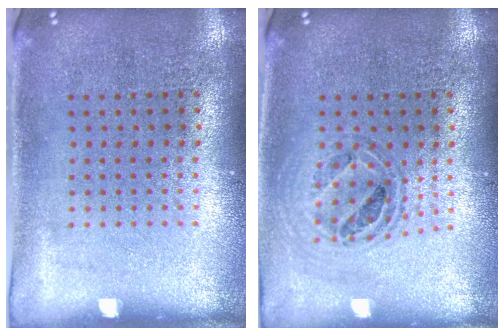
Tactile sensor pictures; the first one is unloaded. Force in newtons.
{"total": 0.8, "press": 0.7, "slide": 0.3}